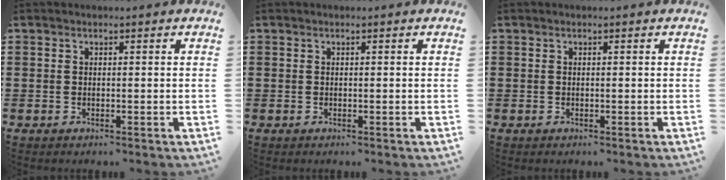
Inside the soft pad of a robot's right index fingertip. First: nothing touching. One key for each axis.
{"total": 0.0}
{"total": 0.0}